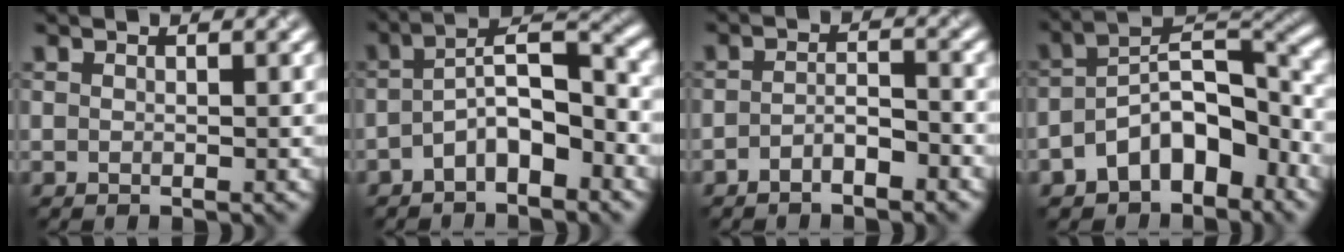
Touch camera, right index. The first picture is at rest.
{"total": 5.3, "force": [-2.2, 2.0, 4.4], "torque": [-0.078, 0.018, -0.045]}
{"total": 2.2, "force": [-1.4, 0.7, 1.6], "torque": [-0.031, 0.010, -0.029]}
{"total": 7.4, "force": [-3.9, 4.1, 4.8], "torque": [-0.060, 0.017, -0.083]}